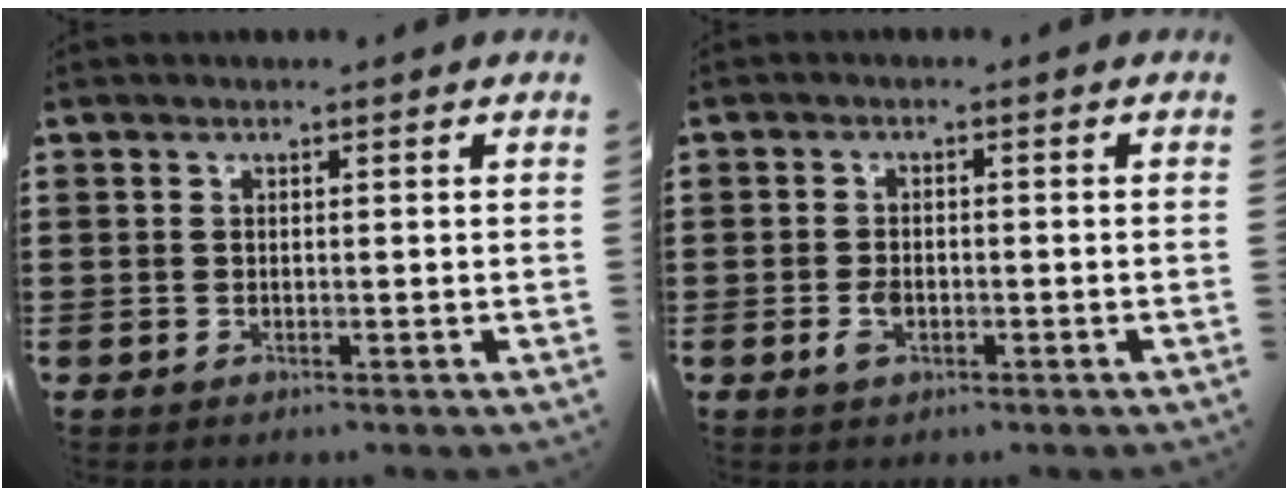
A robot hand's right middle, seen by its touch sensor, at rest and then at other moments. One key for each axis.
{"total": 2.7, "fx": -1.1, "fy": 1.4, "fz": 2.1, "tx": -0.054, "ty": -0.004, "tz": -0.023}